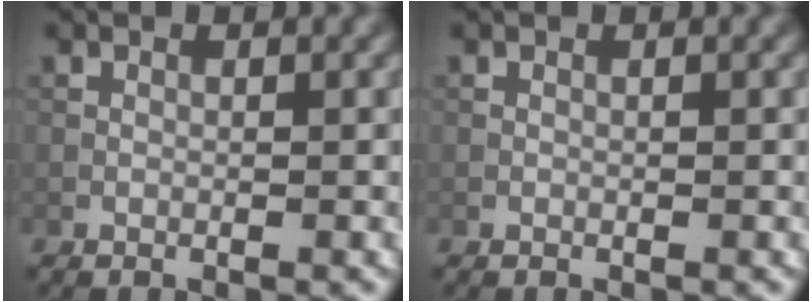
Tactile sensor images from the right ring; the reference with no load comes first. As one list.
[{"total": 0.0}]